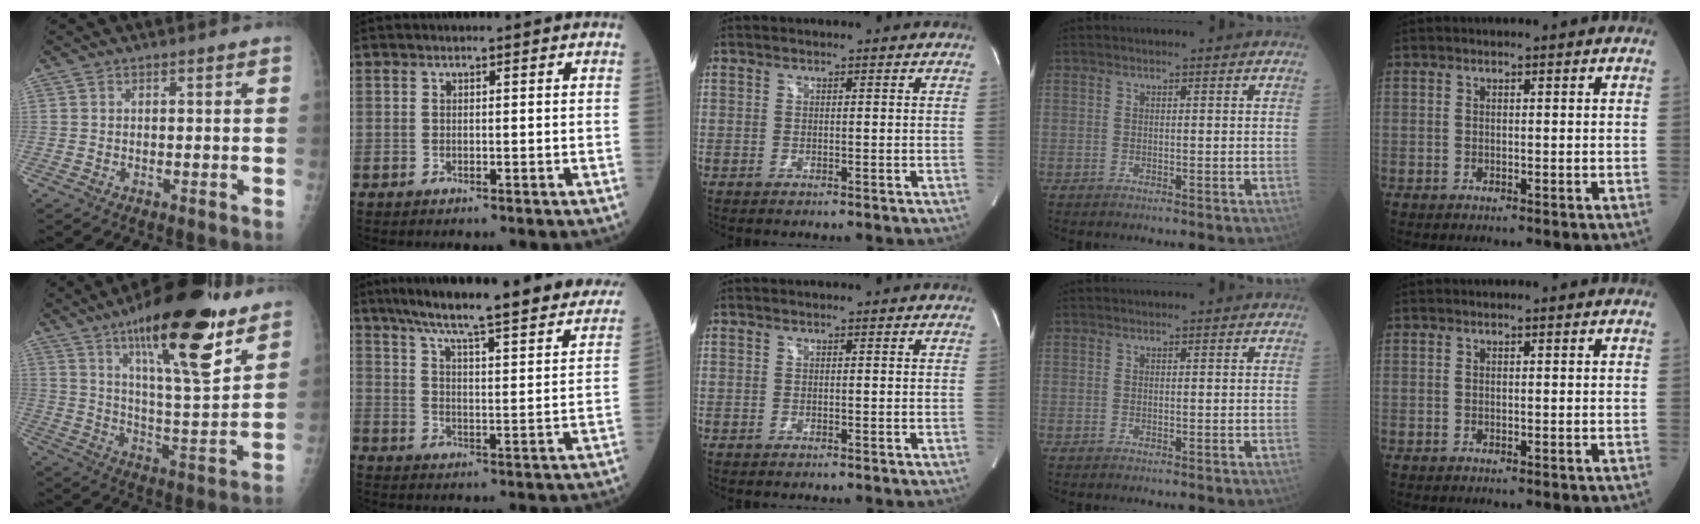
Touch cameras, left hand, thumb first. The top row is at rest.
{"thumb": {"total": 22.1, "force": [13.5, 5.6, 16.6], "torque": [-0.230, -0.068, 0.215]}, "index": {"total": 32.1, "force": [27.8, 3.3, 15.7], "torque": [-0.233, -0.056, 0.349]}}